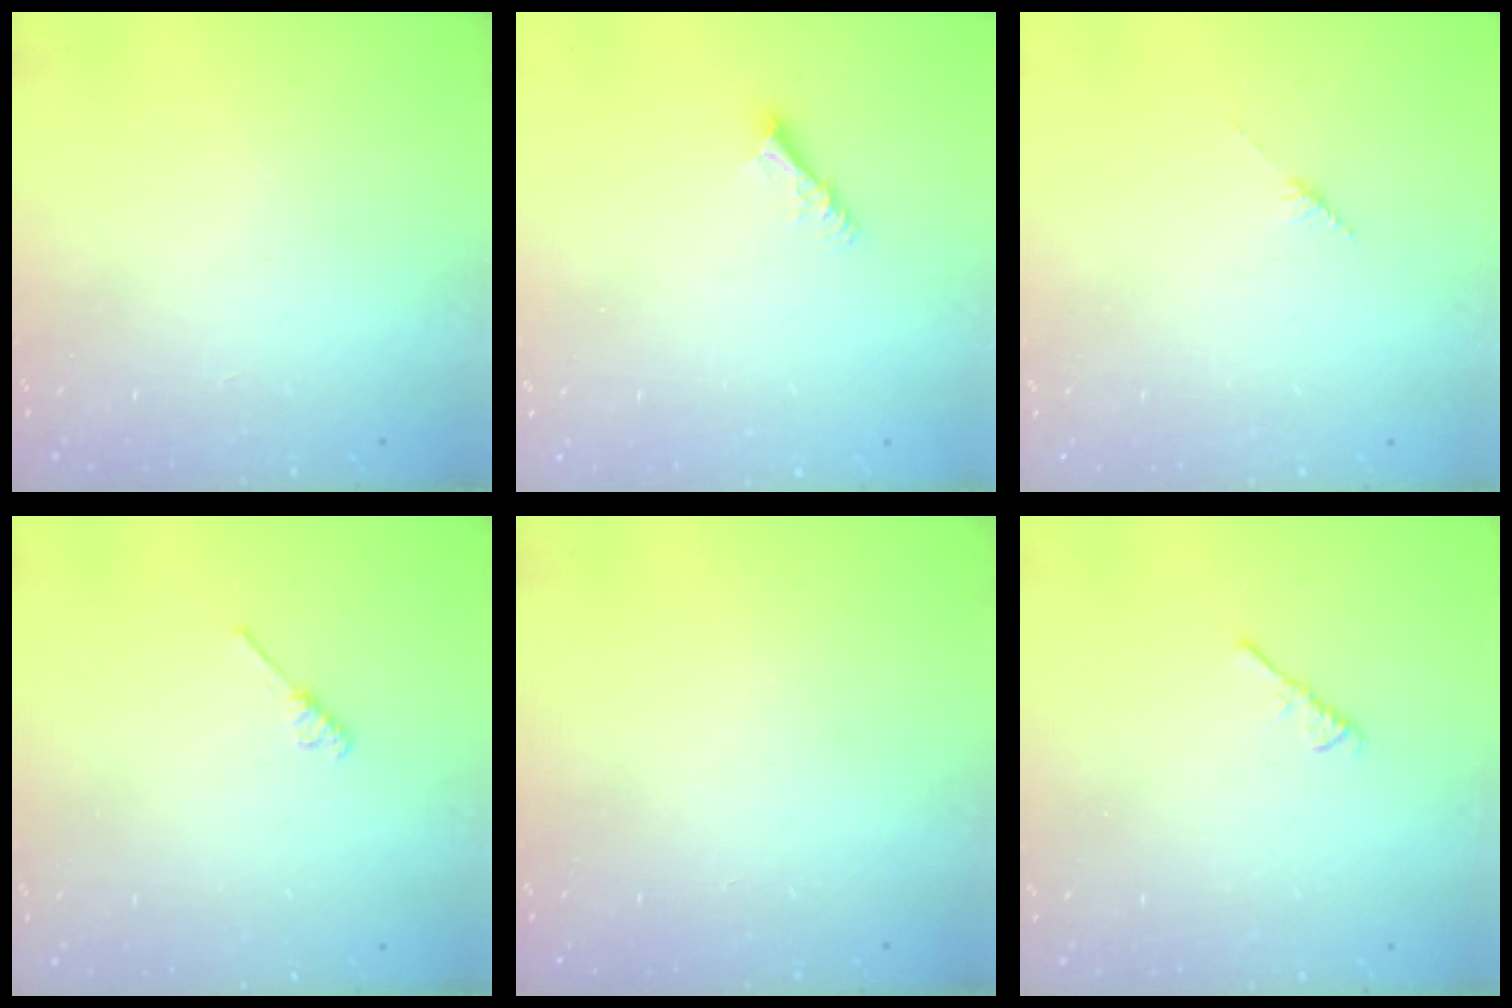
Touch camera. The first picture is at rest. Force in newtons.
{"total": 4.2, "press": 4.1, "slide": 0.5}
{"total": 2.8, "press": 2.8, "slide": 0.4}
{"total": 2.7, "press": 2.7, "slide": 0.4}
{"total": 0.0}
{"total": 2.6, "press": 2.6, "slide": 0.6}